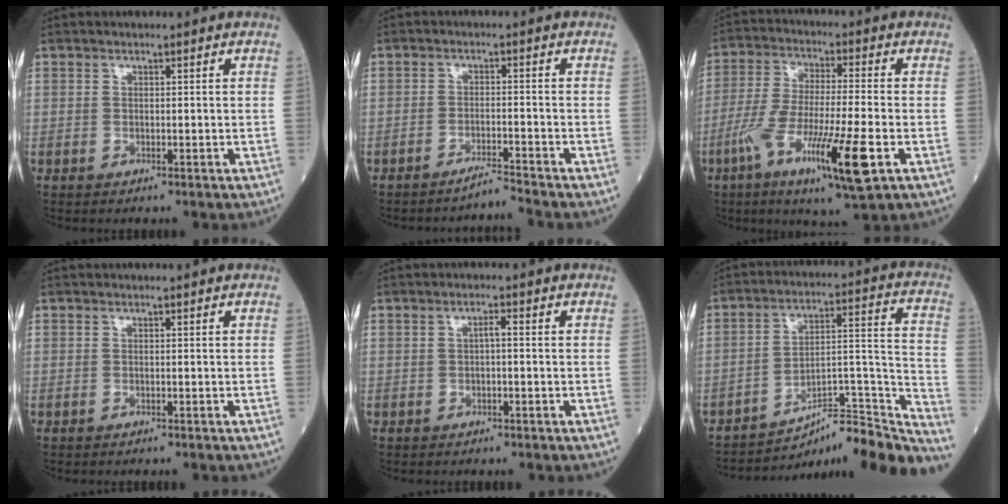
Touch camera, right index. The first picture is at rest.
{"total": 3.1, "force": [-2.8, -1.4, 0.2], "torque": [0.002, -0.012, -0.049]}
{"total": 14.7, "force": [-6.0, 1.0, 13.4], "torque": [-0.255, -0.027, -0.103]}
{"total": 0.0}
{"total": 1.2, "force": [-0.1, 0.2, 1.2], "torque": [-0.018, 0.004, -0.002]}
{"total": 19.9, "force": [-18.3, 0.8, 7.7], "torque": [-0.057, 0.044, -0.266]}